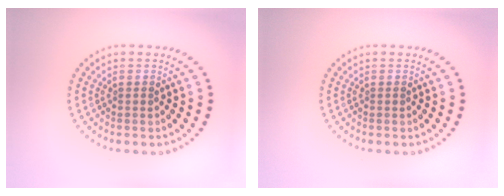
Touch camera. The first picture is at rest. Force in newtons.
{"total": 0.0}